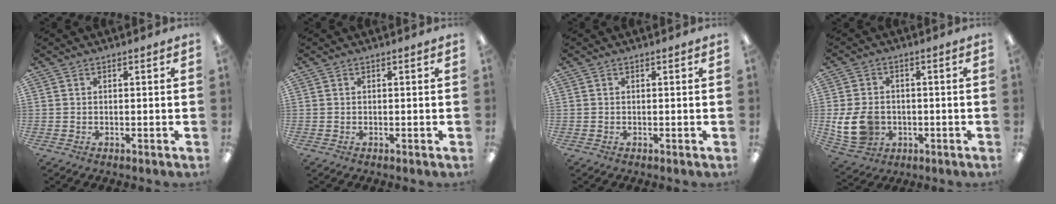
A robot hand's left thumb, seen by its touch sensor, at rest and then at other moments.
{"total": 0.0}
{"total": 0.0}
{"total": 9.9, "force": [-1.7, 7.9, 5.6], "torque": [-0.128, 0.011, -0.027]}